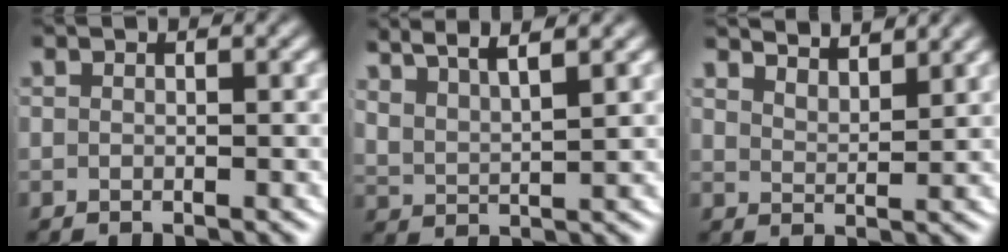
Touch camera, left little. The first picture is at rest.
{"total": 6.6, "force": [4.6, 3.3, 3.5], "torque": [-0.074, 0.002, 0.073]}
{"total": 4.1, "force": [3.7, 0.8, 1.4], "torque": [-0.024, -0.008, 0.065]}